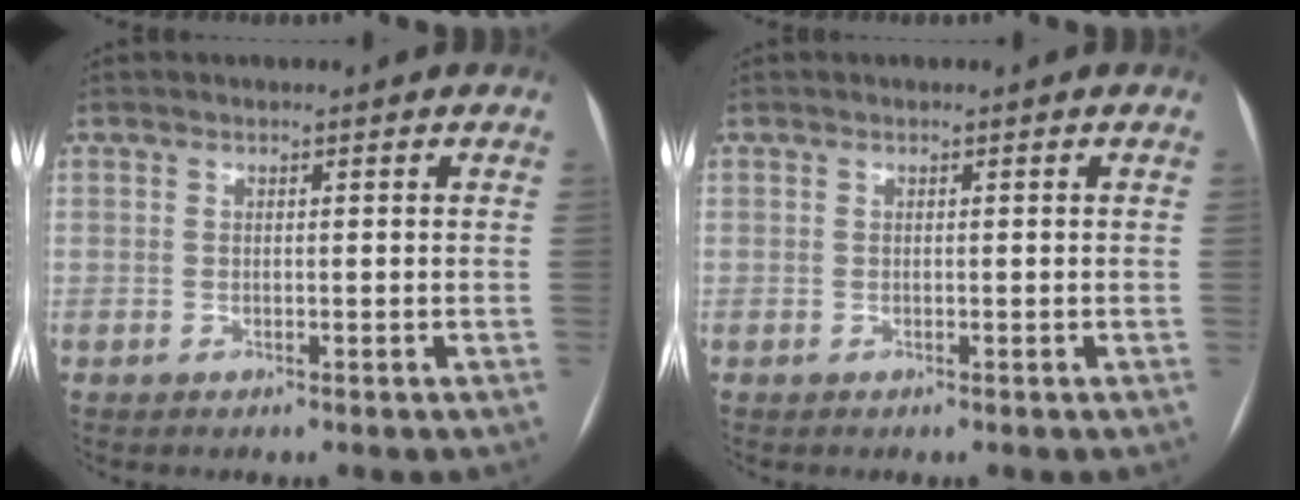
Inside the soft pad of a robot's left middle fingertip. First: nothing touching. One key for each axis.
{"total": 0.0}